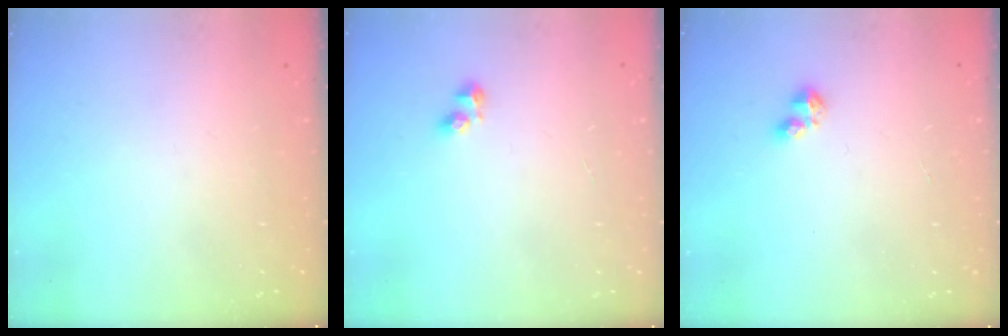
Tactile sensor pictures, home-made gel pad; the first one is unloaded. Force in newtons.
{"total": 3.3, "press": 3.2, "slide": 1.0}
{"total": 2.8, "press": 2.8, "slide": 0.6}